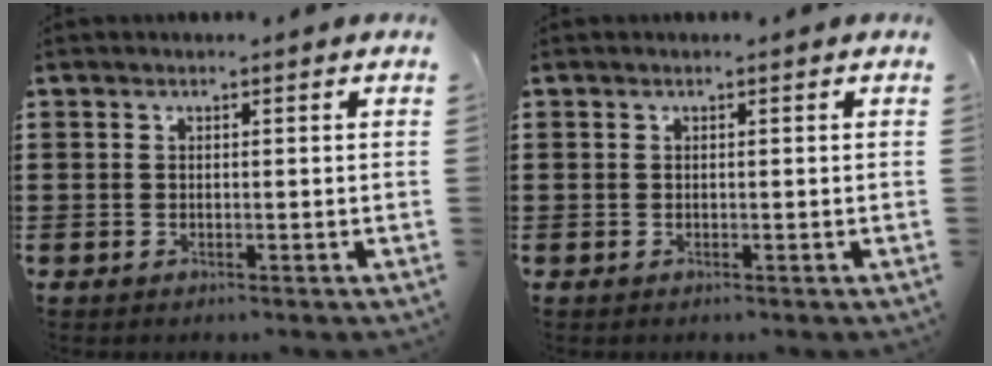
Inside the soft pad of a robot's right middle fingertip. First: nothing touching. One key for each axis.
{"total": 0.0}